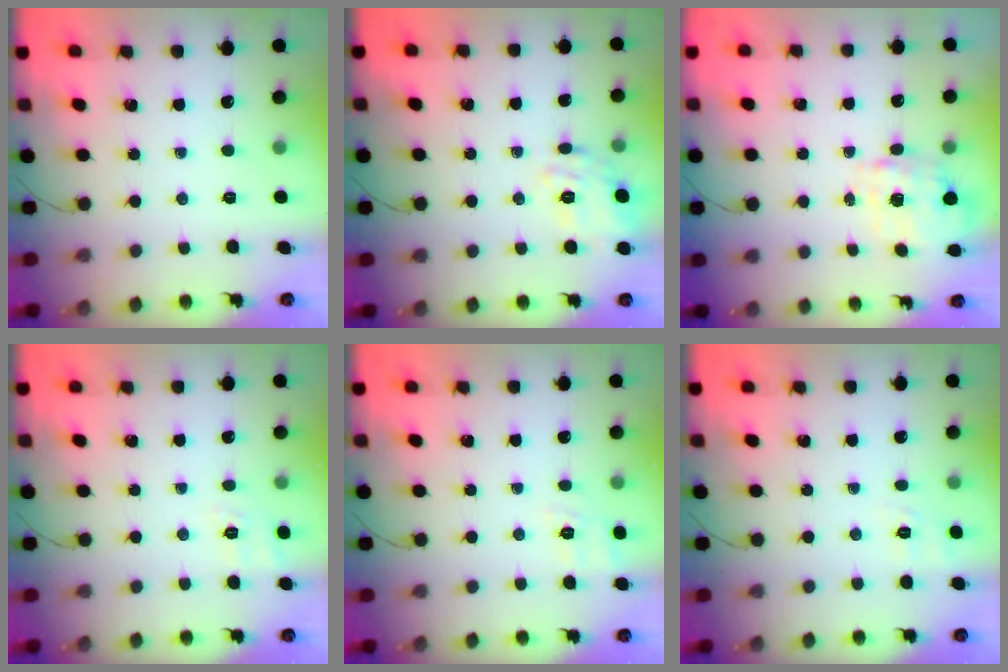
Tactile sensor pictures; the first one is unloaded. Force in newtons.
{"total": 8.0, "press": 8.0, "slide": 0.8}
{"total": 4.0, "press": 3.9, "slide": 0.9}
{"total": 2.7, "press": 1.9, "slide": 2.0}
{"total": 3.4, "press": 3.0, "slide": 1.7}
{"total": 2.1, "press": 0.8, "slide": 1.9}